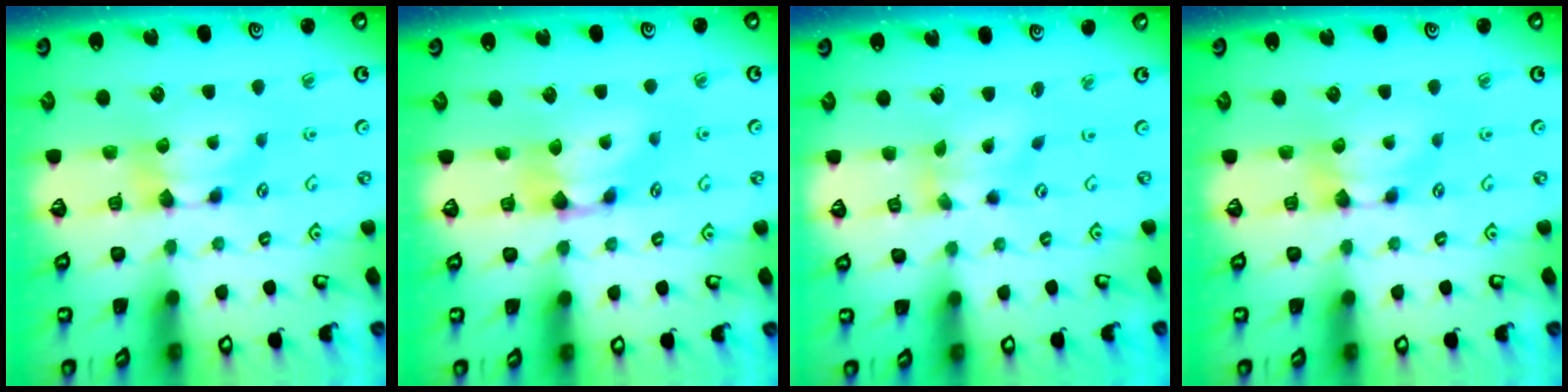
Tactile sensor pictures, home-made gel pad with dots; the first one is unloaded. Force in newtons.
{"total": 1.1, "press": 0.1, "slide": 1.1}
{"total": 2.1, "press": 1.6, "slide": 1.3}
{"total": 0.0}